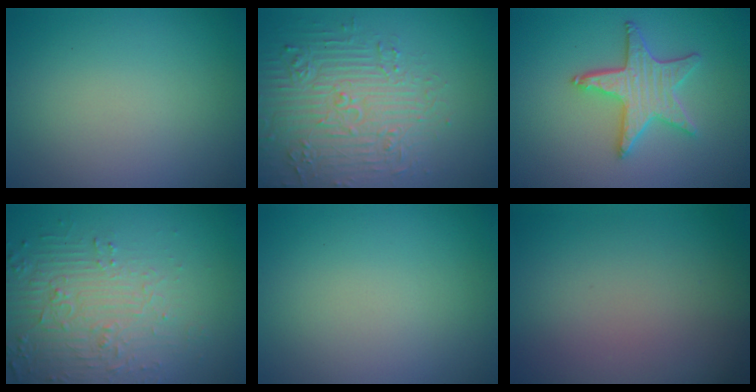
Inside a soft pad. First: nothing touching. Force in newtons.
{"total": 4.8, "press": 4.7, "slide": 1.1}
{"total": 4.2, "press": 3.9, "slide": 1.4}
{"total": 6.0, "press": 3.9, "slide": 4.6}
{"total": 0.0}
{"total": 0.0}